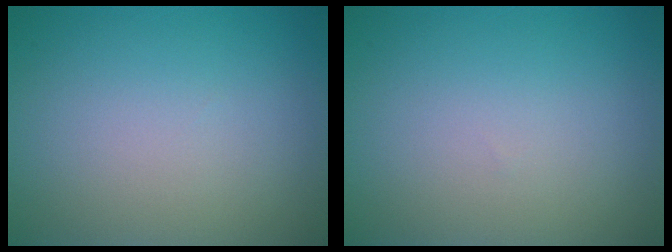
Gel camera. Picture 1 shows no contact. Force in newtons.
{"total": 0.0}